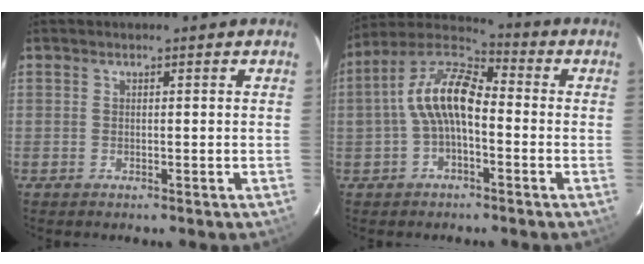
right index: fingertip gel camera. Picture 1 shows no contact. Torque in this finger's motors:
{"motor_torque": [1.50, 0.37, 0.50, 0.21]}